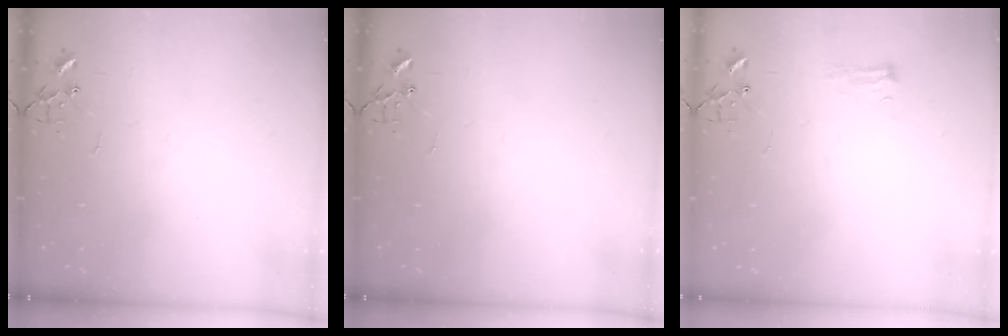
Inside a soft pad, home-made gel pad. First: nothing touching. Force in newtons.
{"total": 0.0}
{"total": 7.3, "press": 7.2, "slide": 0.9}